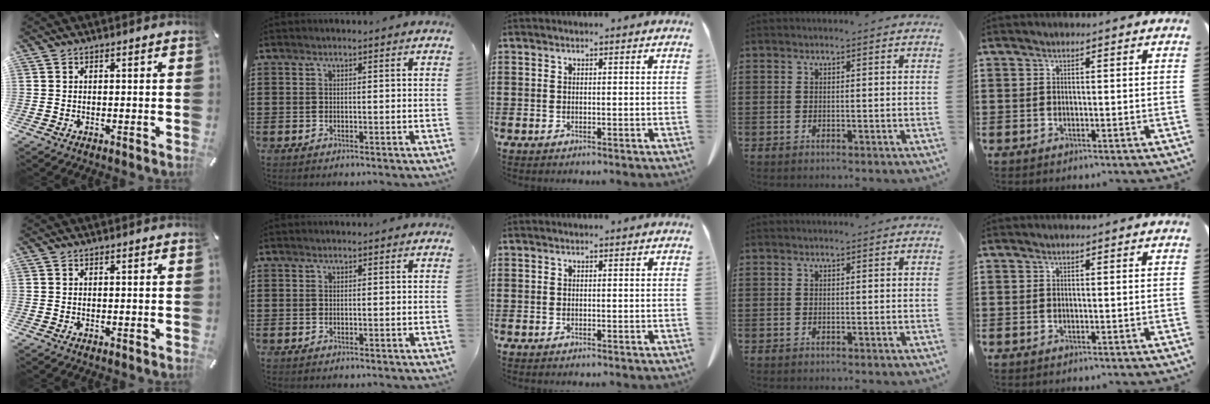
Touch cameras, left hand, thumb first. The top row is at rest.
{}